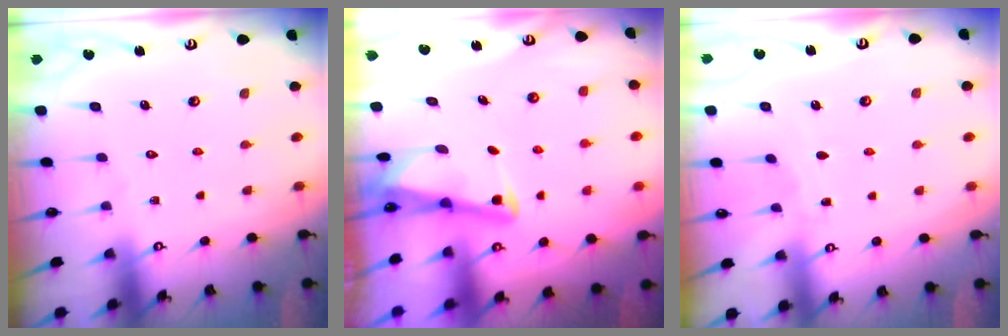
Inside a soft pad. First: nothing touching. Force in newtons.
{"total": 3.0, "press": 3.0, "slide": 0.4}
{"total": 2.7, "press": 2.6, "slide": 0.5}